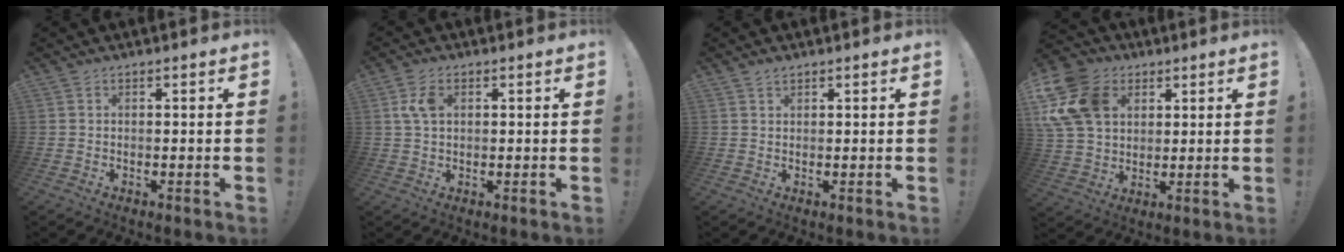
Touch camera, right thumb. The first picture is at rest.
{"total": 5.5, "force": [1.6, 3.3, 4.1], "torque": [-0.086, 0.006, 0.029]}
{"total": 1.3, "force": [1.0, 0.5, 0.5], "torque": [-0.008, -0.003, 0.019]}
{"total": 17.4, "force": [5.6, 13.1, 9.9], "torque": [-0.193, -0.015, 0.110]}